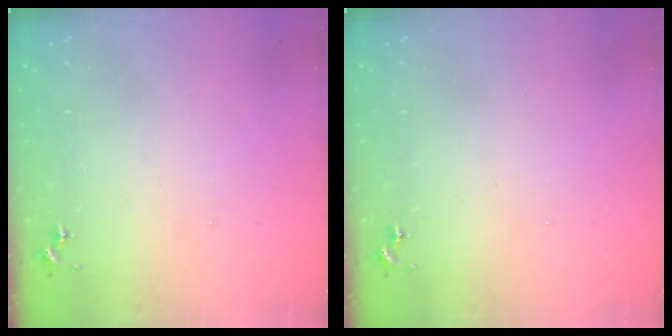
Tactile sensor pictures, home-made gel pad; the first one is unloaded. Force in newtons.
{"total": 0.0}